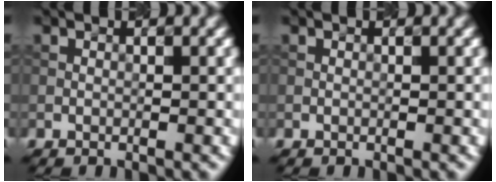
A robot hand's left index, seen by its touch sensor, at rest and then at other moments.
{"total": 0.0}